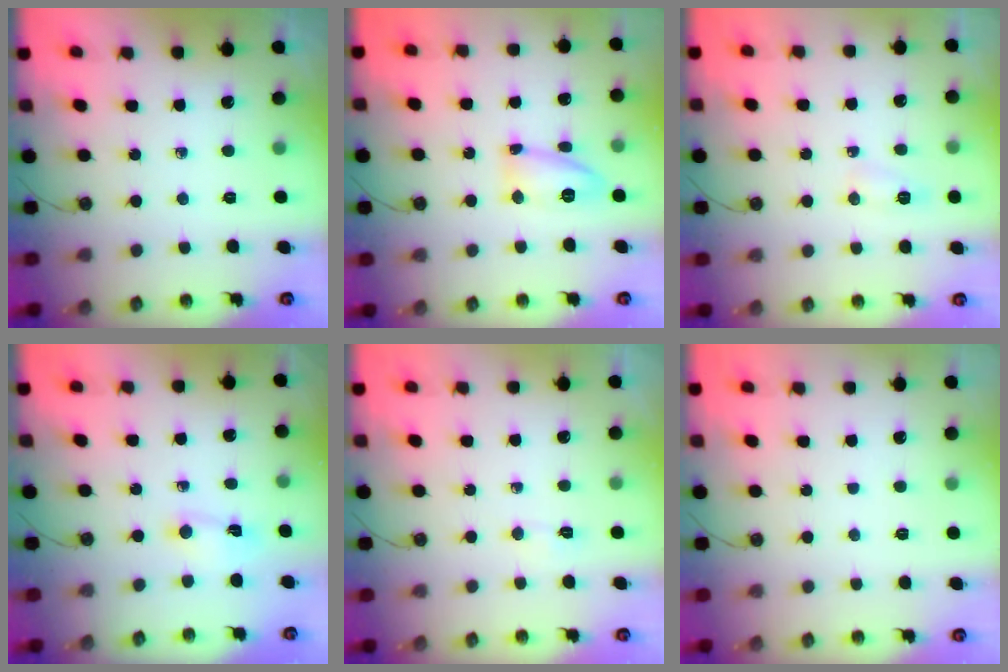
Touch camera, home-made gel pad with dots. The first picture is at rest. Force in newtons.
{"total": 9.9, "press": 9.6, "slide": 2.3}
{"total": 5.0, "press": 5.0, "slide": 0.8}
{"total": 2.7, "press": 2.7, "slide": 0.3}
{"total": 2.8, "press": 2.8, "slide": 0.4}
{"total": 1.1, "press": 1.1, "slide": 0.1}